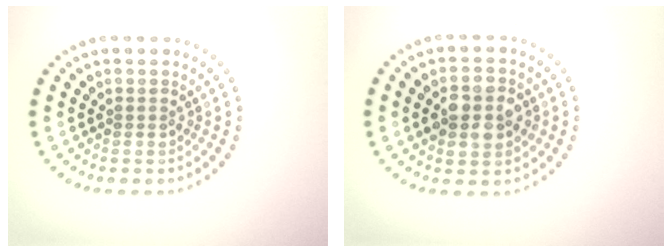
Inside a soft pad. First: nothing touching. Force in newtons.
{"total": 4.3, "press": 4.3, "slide": 0.1}